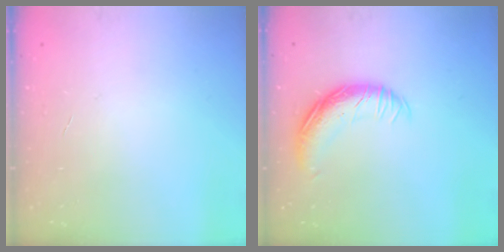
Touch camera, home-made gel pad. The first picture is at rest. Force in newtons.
{"total": 14.7, "press": 14.7, "slide": 0.4}